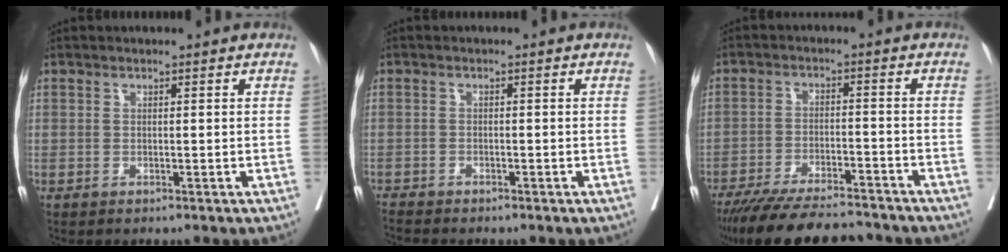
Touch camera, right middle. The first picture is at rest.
{"total": 2.5, "force": [-2.3, -0.8, 0.4], "torque": [-0.015, -0.005, -0.044]}
{"total": 15.8, "force": [-14.2, 2.4, 6.6], "torque": [-0.126, -0.021, -0.215]}